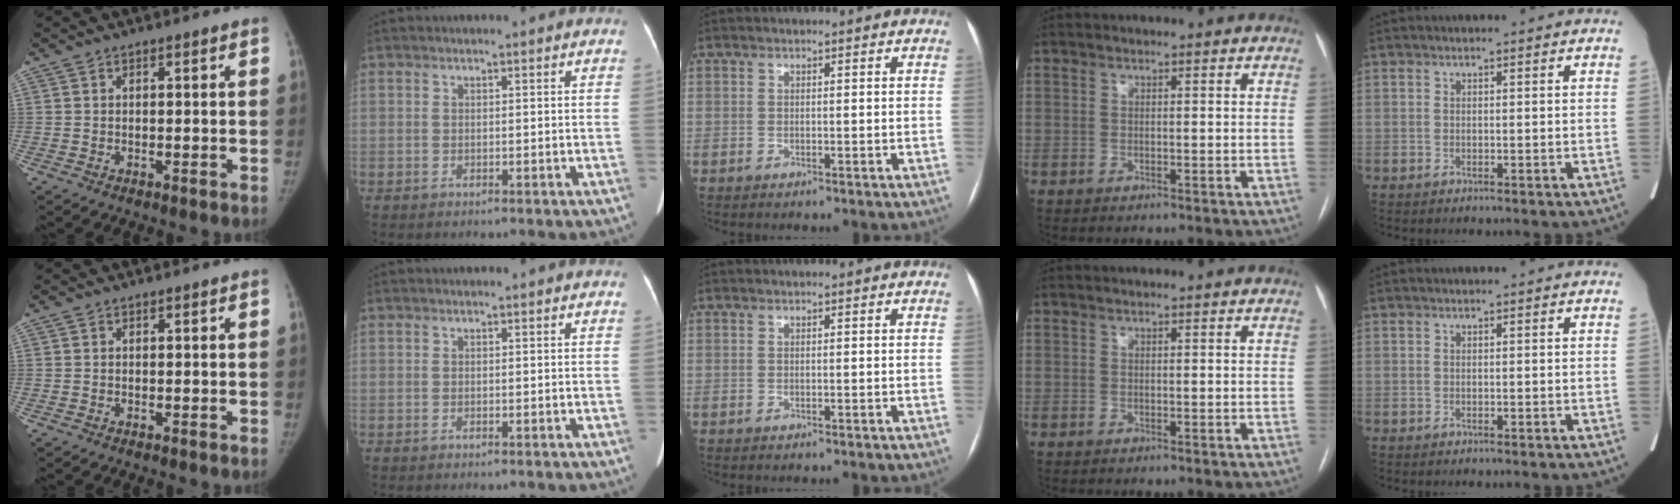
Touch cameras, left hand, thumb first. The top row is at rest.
{}